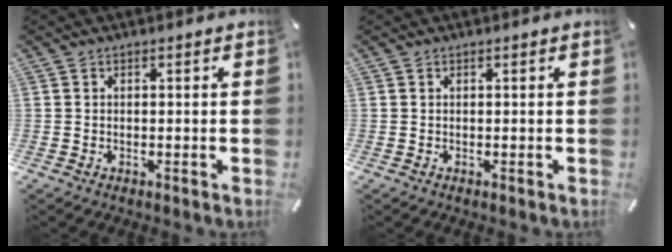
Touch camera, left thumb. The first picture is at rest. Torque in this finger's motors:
{"motor_torque": [0.05, 0.01, -0.05, 0.02, 0.00]}